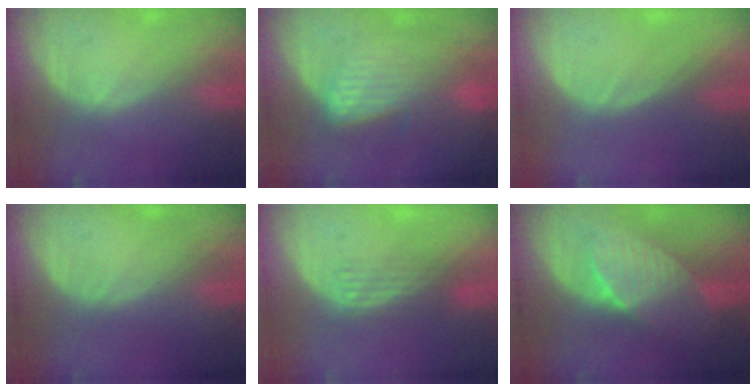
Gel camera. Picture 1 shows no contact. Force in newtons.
{"total": 7.0, "press": 5.8, "slide": 3.8}
{"total": 0.0}
{"total": 0.0}
{"total": 2.9, "press": 2.7, "slide": 1.2}
{"total": 7.2, "press": 7.0, "slide": 1.8}